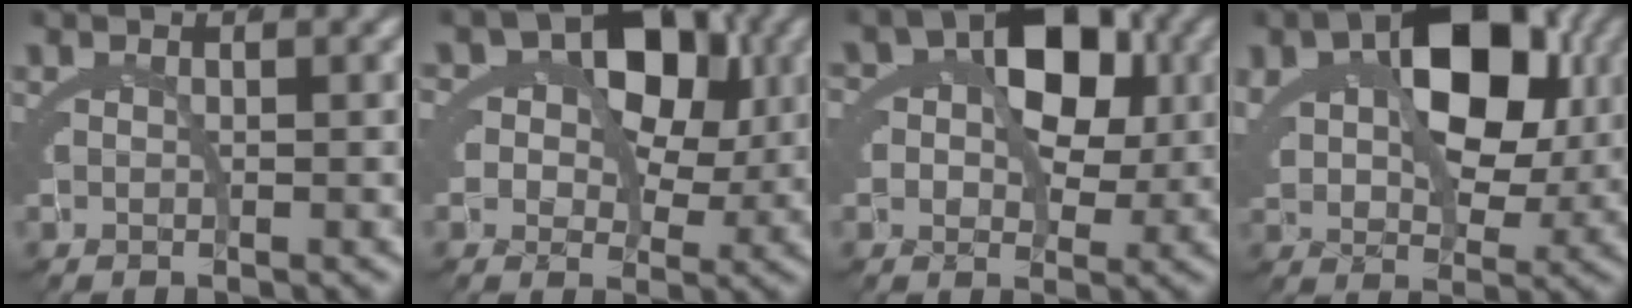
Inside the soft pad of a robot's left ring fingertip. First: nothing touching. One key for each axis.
{"total": 9.0, "fx": 1.5, "fy": 6.8, "fz": 5.7, "tx": -0.085, "ty": -0.005, "tz": 0.016}
{"total": 7.1, "fx": 1.3, "fy": 4.7, "fz": 5.1, "tx": -0.077, "ty": 0.001, "tz": 0.016}
{"total": 9.8, "fx": 3.1, "fy": 5.9, "fz": 7.1, "tx": -0.132, "ty": -0.007, "tz": 0.058}